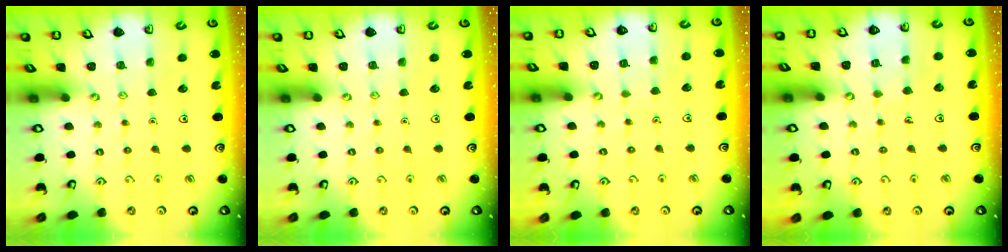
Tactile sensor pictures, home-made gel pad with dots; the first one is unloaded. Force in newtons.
{"total": 0.0}
{"total": 1.7, "press": 1.7, "slide": 0.1}
{"total": 2.3, "press": 2.3, "slide": 0.1}